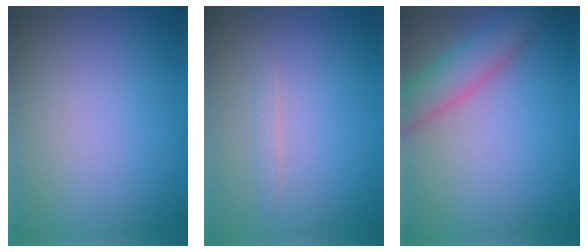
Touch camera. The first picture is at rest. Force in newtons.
{"total": 0.7, "press": 0.7, "slide": 0.1}
{"total": 4.3, "press": 4.3, "slide": 0.3}